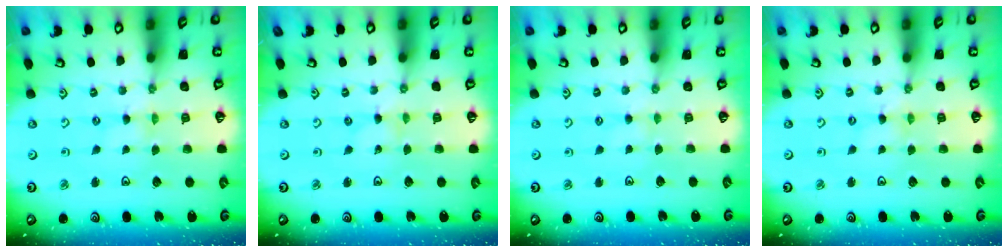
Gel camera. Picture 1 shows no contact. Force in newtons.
{"total": 0.0}
{"total": 1.8, "press": 1.7, "slide": 0.4}
{"total": 0.6, "press": 0.6, "slide": 0.1}